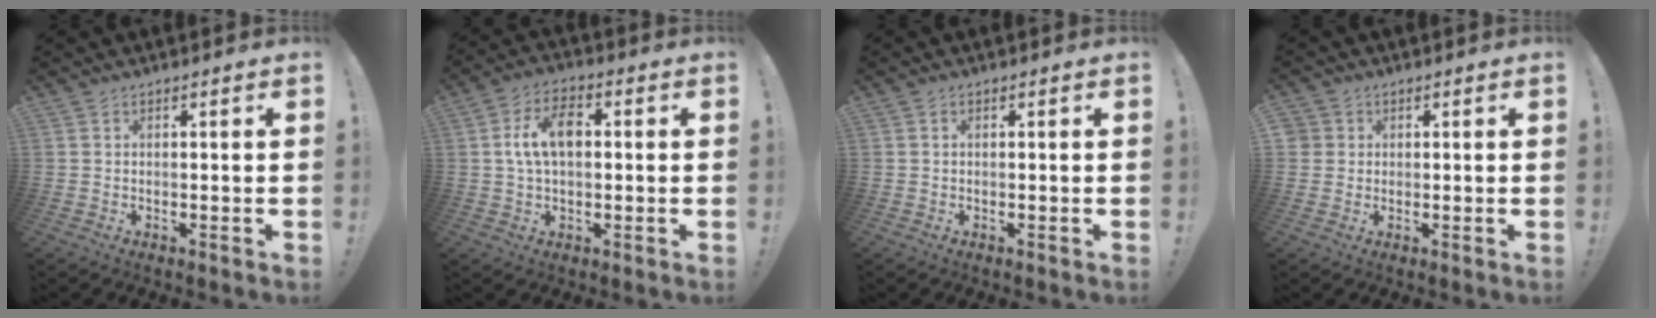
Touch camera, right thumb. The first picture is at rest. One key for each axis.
{"total": 10.2, "fx": 1.2, "fy": 6.1, "fz": 8.1, "tx": -0.135, "ty": 0.011, "tz": 0.021}
{"total": 0.0}
{"total": 2.6, "fx": 0.6, "fy": 2.5, "fz": 0.3, "tx": -0.005, "ty": -0.001, "tz": 0.012}